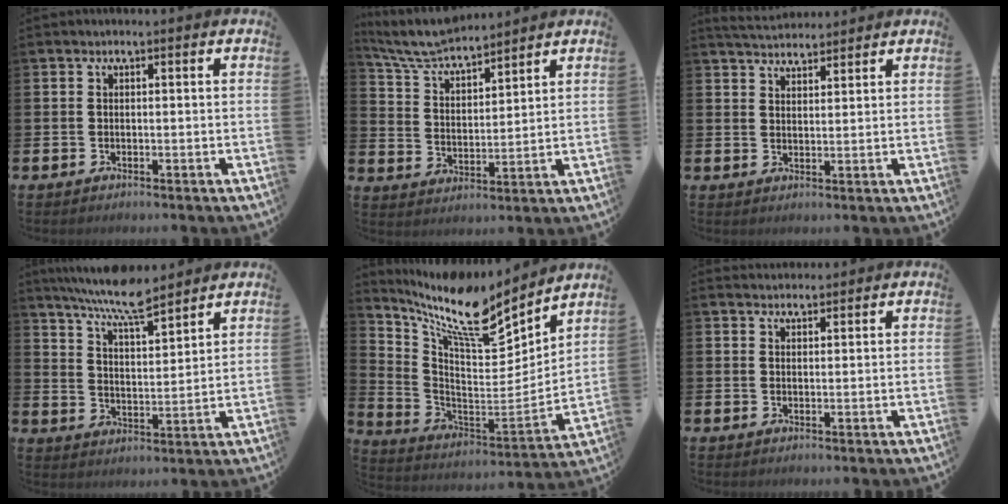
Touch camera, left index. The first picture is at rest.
{"total": 6.8, "force": [6.5, 0.8, 1.8], "torque": [-0.068, -0.039, 0.115]}
{"total": 3.9, "force": [3.8, 0.6, 0.5], "torque": [-0.020, -0.018, 0.070]}
{"total": 8.1, "force": [7.4, 0.8, 3.1], "torque": [-0.089, -0.037, 0.134]}
{"total": 11.6, "force": [9.2, 2.9, 6.6], "torque": [-0.163, -0.060, 0.152]}
{"total": 2.1, "force": [2.0, 0.6, 0.0], "torque": [0.005, -0.008, 0.036]}